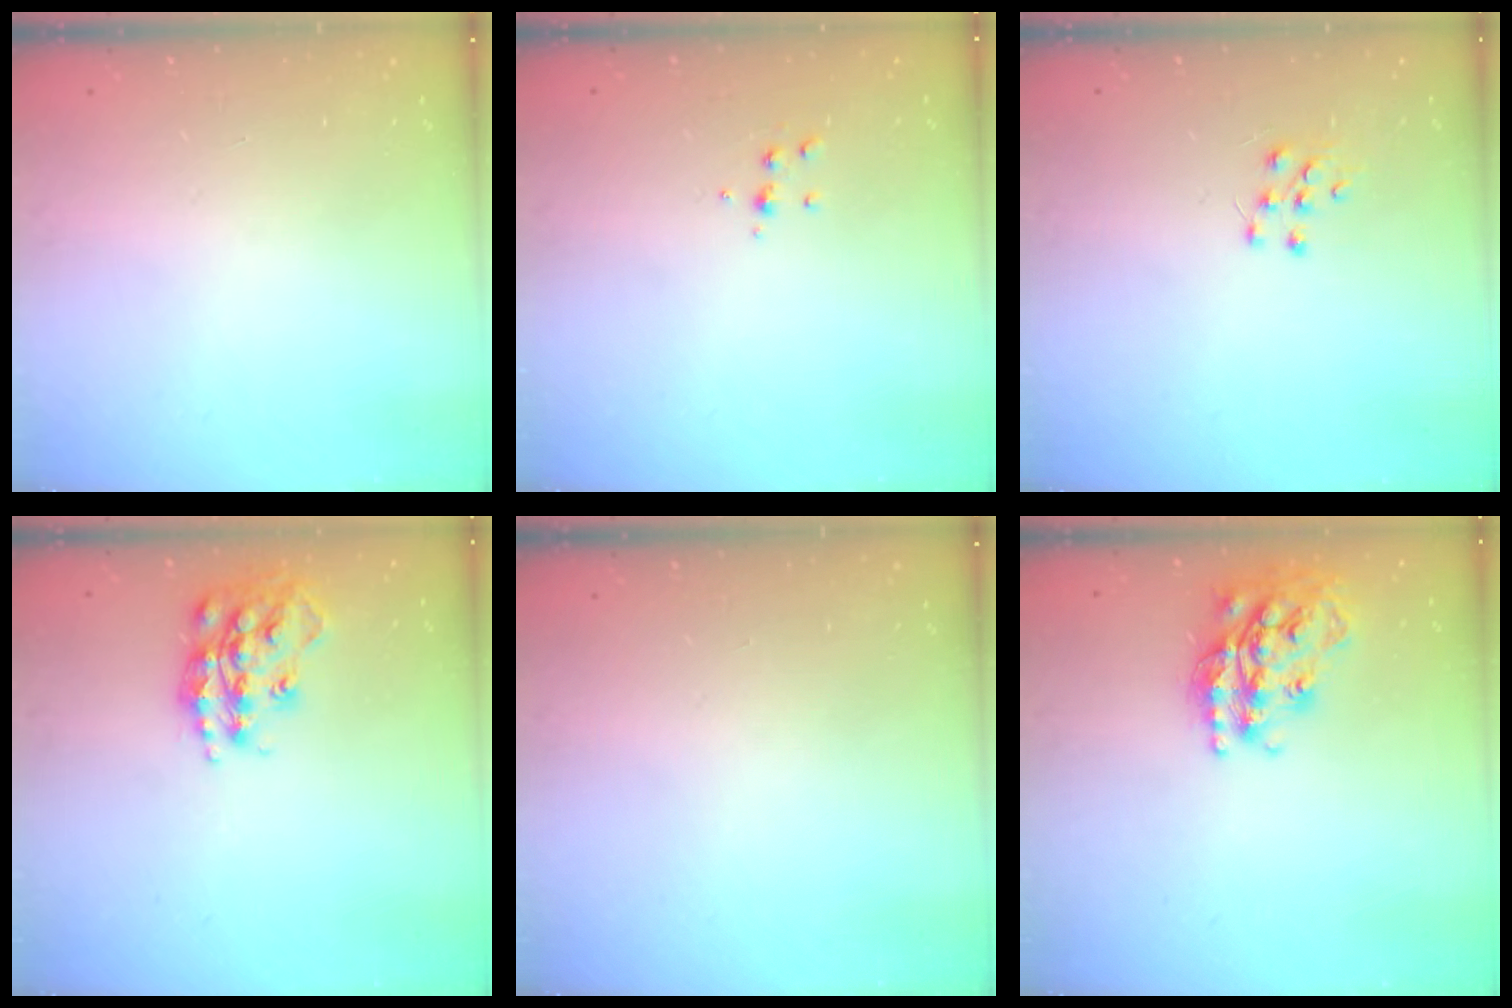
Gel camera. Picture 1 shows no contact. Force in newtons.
{"total": 5.3, "press": 5.3, "slide": 0.5}
{"total": 6.3, "press": 6.3, "slide": 0.5}
{"total": 17.5, "press": 17.4, "slide": 1.1}
{"total": 0.0}
{"total": 19.6, "press": 19.6, "slide": 1.4}